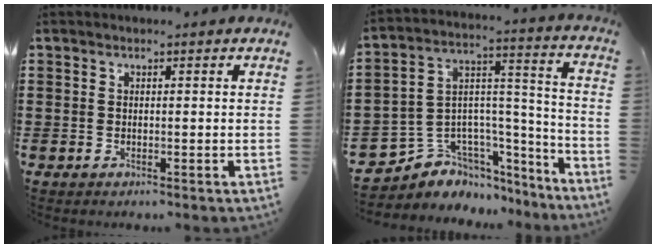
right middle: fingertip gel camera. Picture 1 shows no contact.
{"total": 5.4, "force": [-3.8, 3.9, -0.3], "torque": [-0.015, -0.010, -0.068]}